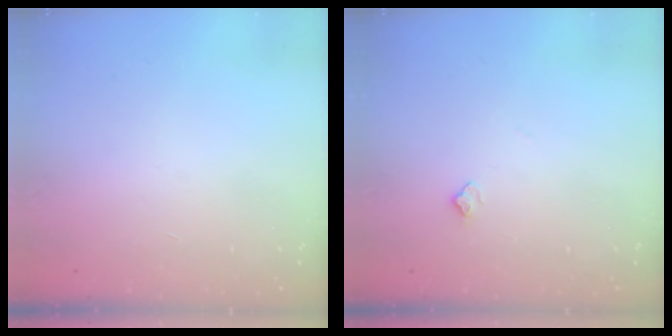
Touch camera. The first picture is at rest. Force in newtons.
{"total": 5.1, "press": 5.1, "slide": 0.5}